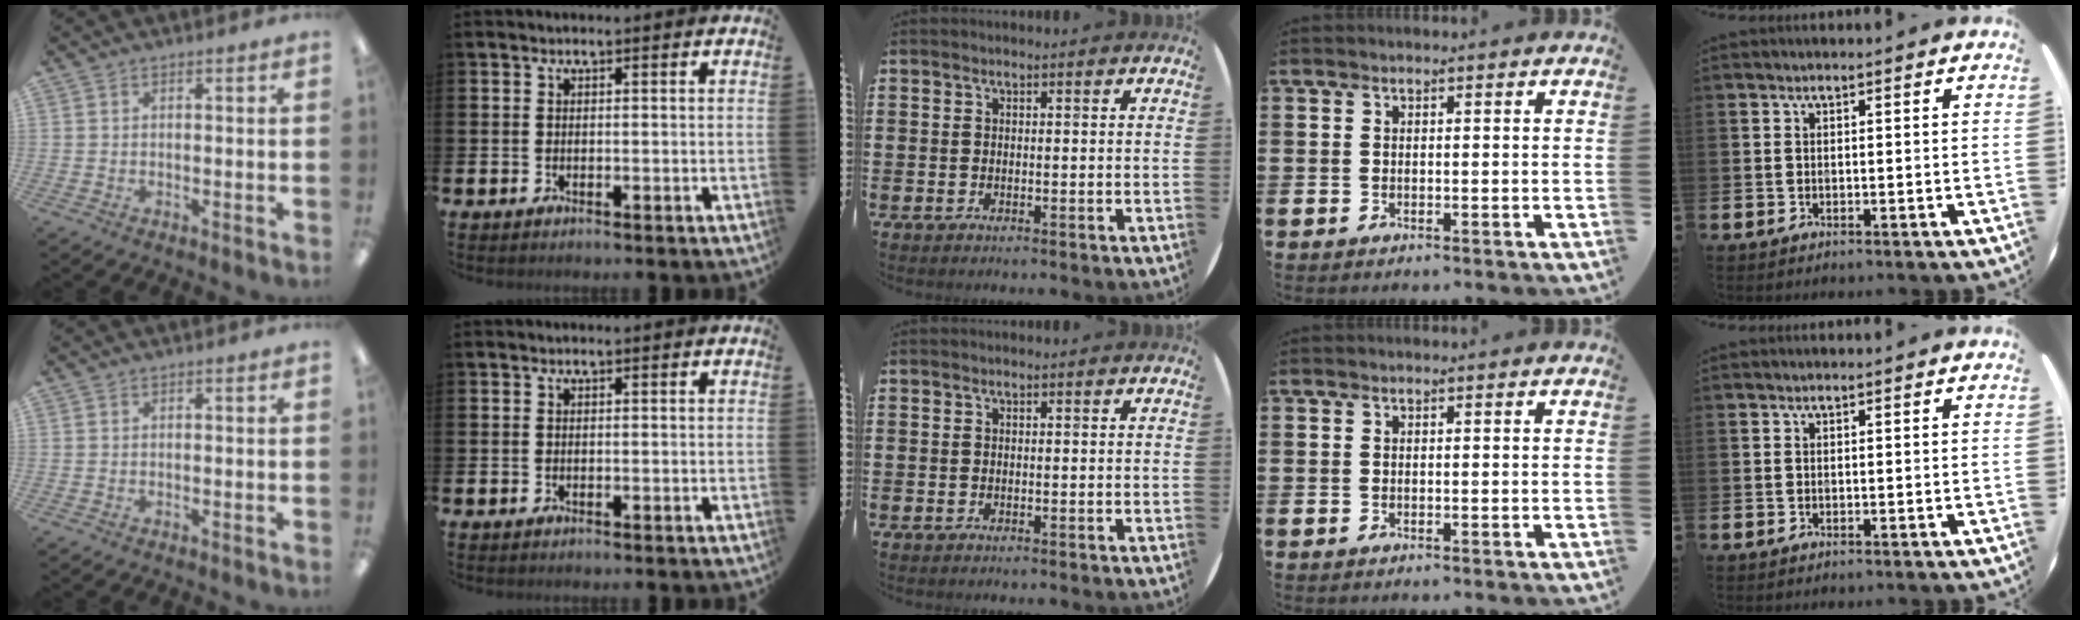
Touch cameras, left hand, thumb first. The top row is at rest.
{}